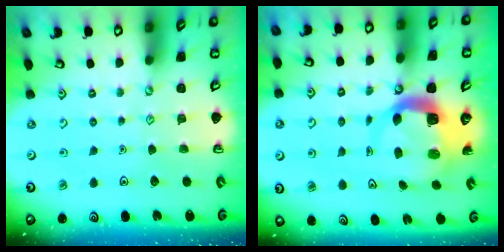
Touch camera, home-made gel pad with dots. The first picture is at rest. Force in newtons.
{"total": 7.8, "press": 7.7, "slide": 1.1}